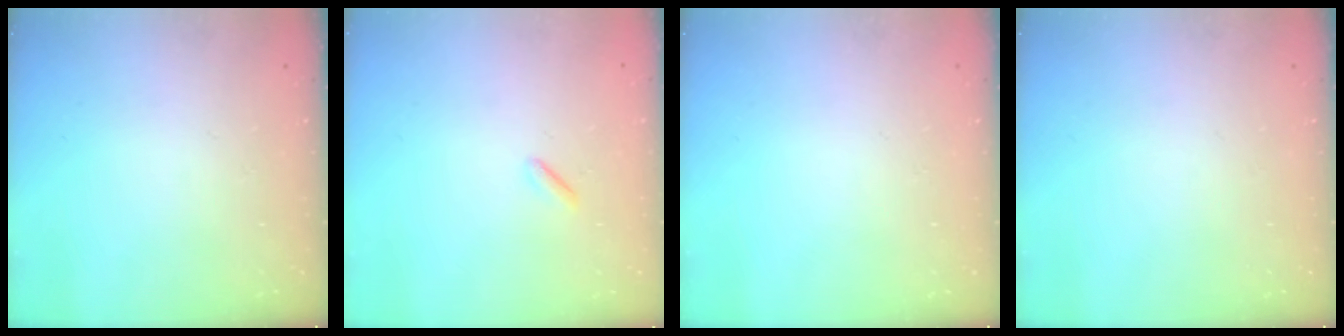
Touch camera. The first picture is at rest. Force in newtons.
{"total": 1.0, "press": 0.9, "slide": 0.4}
{"total": 0.0}
{"total": 0.0}